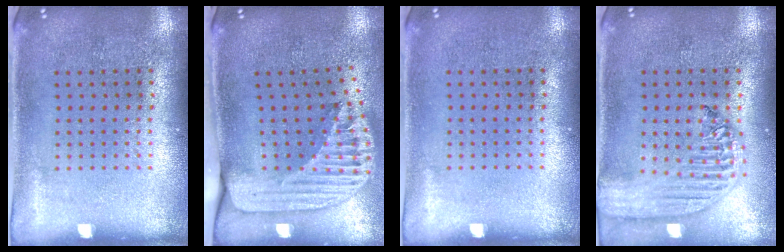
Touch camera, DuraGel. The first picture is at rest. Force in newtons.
{"total": 2.6, "press": 1.8, "slide": 1.9}
{"total": 0.0}
{"total": 2.3, "press": 2.0, "slide": 1.2}